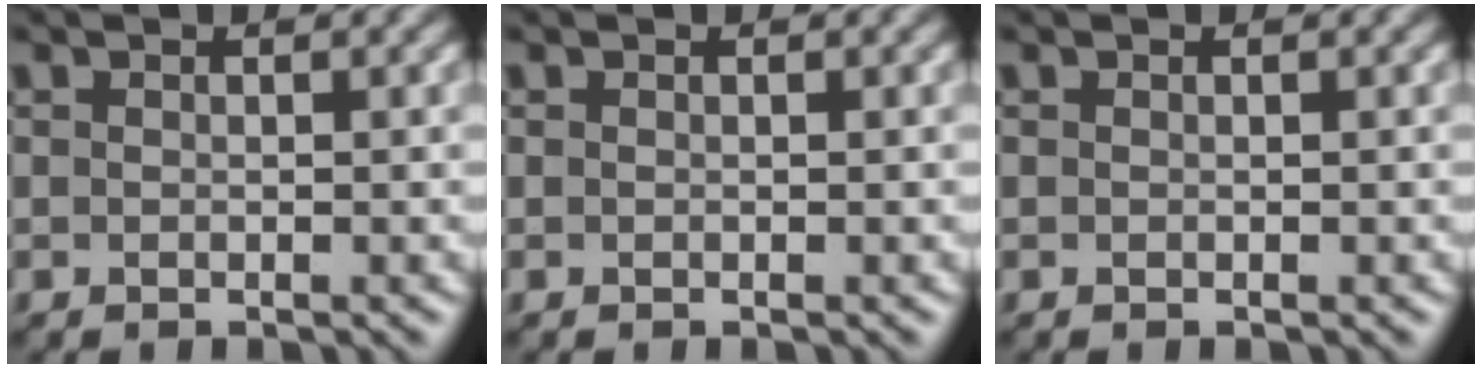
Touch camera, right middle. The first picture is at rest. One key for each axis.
{"total": 0.0}
{"total": 0.0}